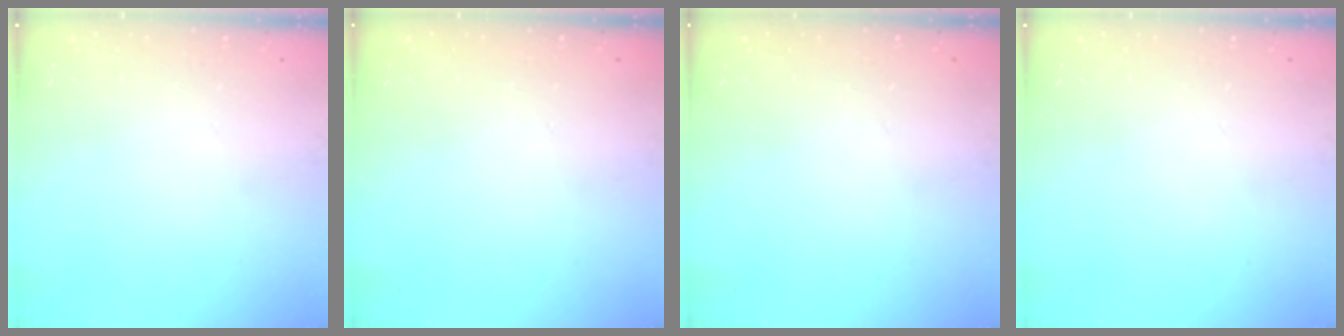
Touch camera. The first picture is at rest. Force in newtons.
{"total": 0.0}
{"total": 0.0}
{"total": 0.0}